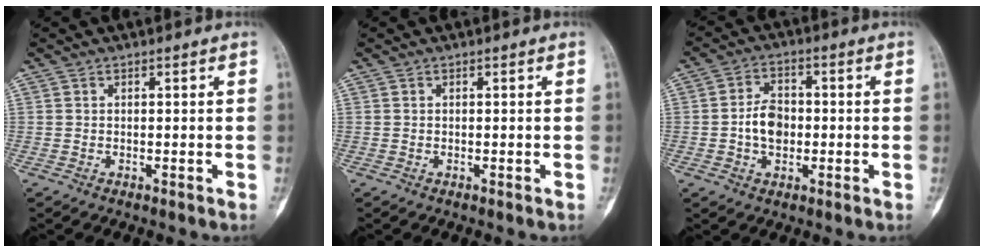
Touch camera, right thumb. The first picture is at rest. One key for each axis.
{"total": 0.0}
{"total": 6.5, "fx": -0.8, "fy": 4.6, "fz": 4.5, "tx": -0.063, "ty": 0.015, "tz": -0.017}